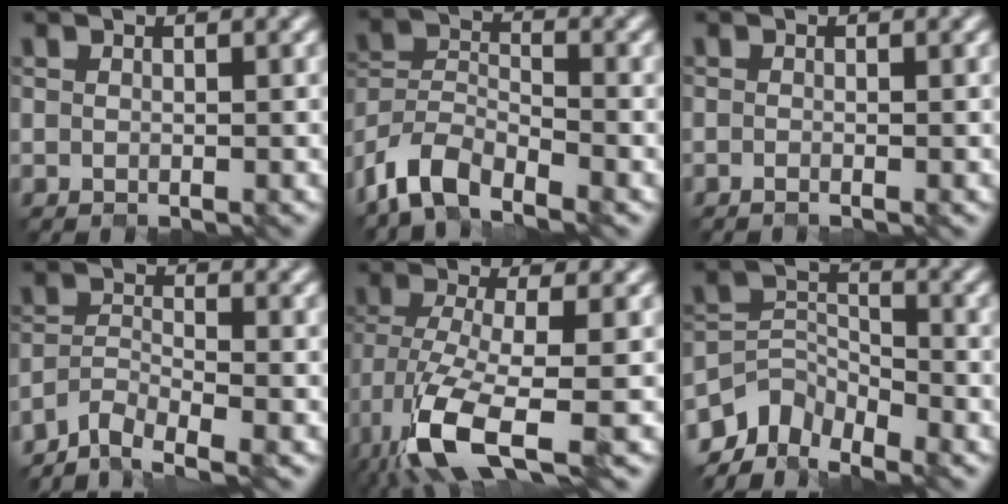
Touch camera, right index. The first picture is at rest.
{"total": 6.0, "force": [-4.8, 2.3, 2.8], "torque": [-0.052, -0.003, -0.100]}
{"total": 0.6, "force": [-0.4, 0.1, 0.4], "torque": [-0.003, -0.008, -0.008]}
{"total": 4.4, "force": [-3.9, 1.0, 1.8], "torque": [-0.034, -0.008, -0.080]}
{"total": 9.3, "force": [-5.2, 2.7, 7.2], "torque": [-0.155, -0.016, -0.100]}
{"total": 5.2, "force": [-4.4, 2.4, 1.3], "torque": [-0.016, -0.008, -0.090]}